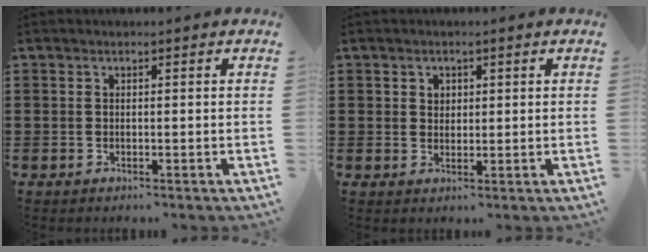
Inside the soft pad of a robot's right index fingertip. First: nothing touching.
{"total": 1.5, "force": [0.7, 1.2, 0.3], "torque": [-0.010, 0.008, 0.013]}